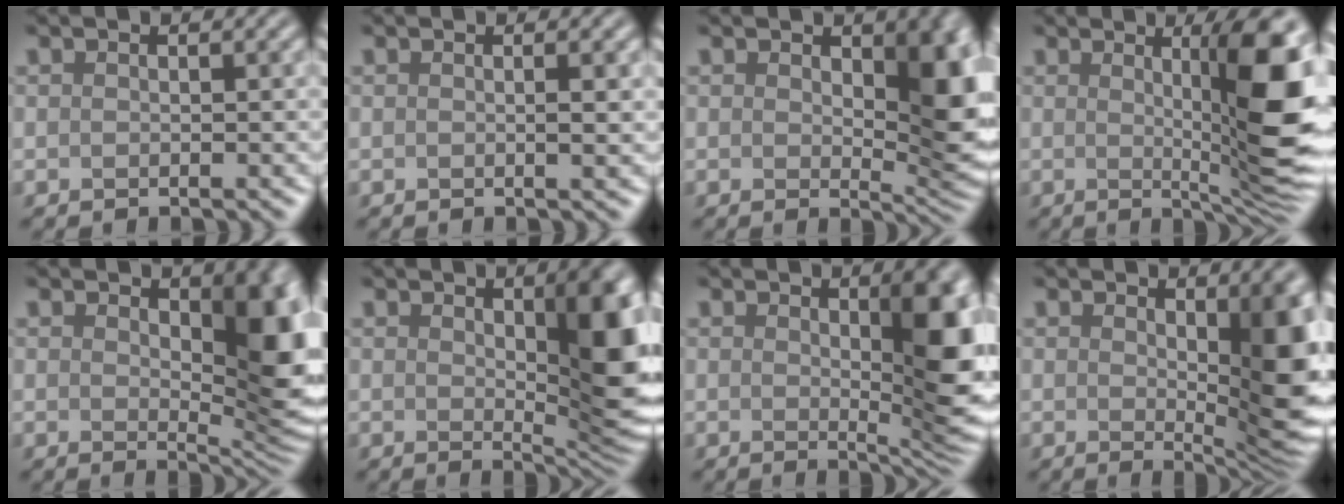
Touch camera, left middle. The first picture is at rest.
{"total": 1.1, "force": [0.1, 0.2, 1.1], "torque": [-0.013, 0.001, -0.002]}
{"total": 7.1, "force": [1.6, 3.6, 5.9], "torque": [-0.069, -0.009, 0.030]}
{"total": 9.7, "force": [1.2, 1.6, 9.5], "torque": [-0.115, -0.007, 0.024]}
{"total": 7.7, "force": [1.8, 3.7, 6.6], "torque": [-0.082, -0.008, 0.034]}
{"total": 7.8, "force": [1.7, 2.6, 7.1], "torque": [-0.087, -0.008, 0.035]}
{"total": 7.1, "force": [1.4, 1.9, 6.7], "torque": [-0.070, -0.007, 0.023]}
{"total": 7.6, "force": [1.2, 2.4, 7.1], "torque": [-0.087, -0.014, 0.027]}